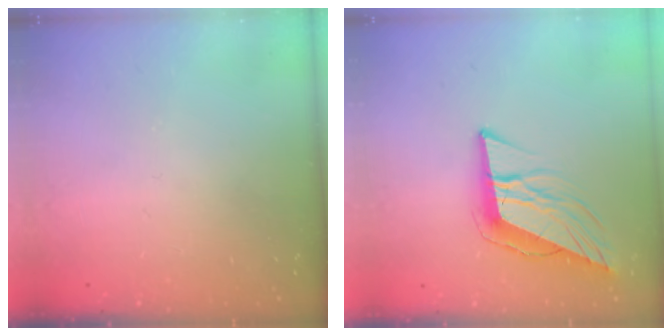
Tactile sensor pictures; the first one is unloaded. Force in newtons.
{"total": 12.1, "press": 11.5, "slide": 3.6}